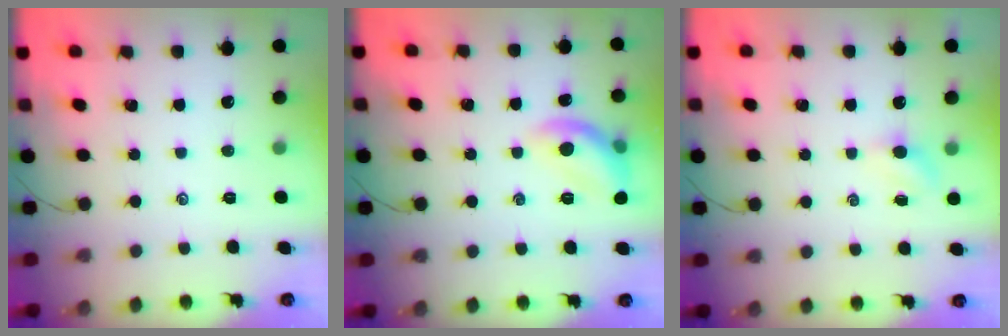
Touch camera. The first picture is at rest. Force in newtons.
{"total": 10.9, "press": 10.9, "slide": 0.5}
{"total": 4.0, "press": 3.8, "slide": 1.2}